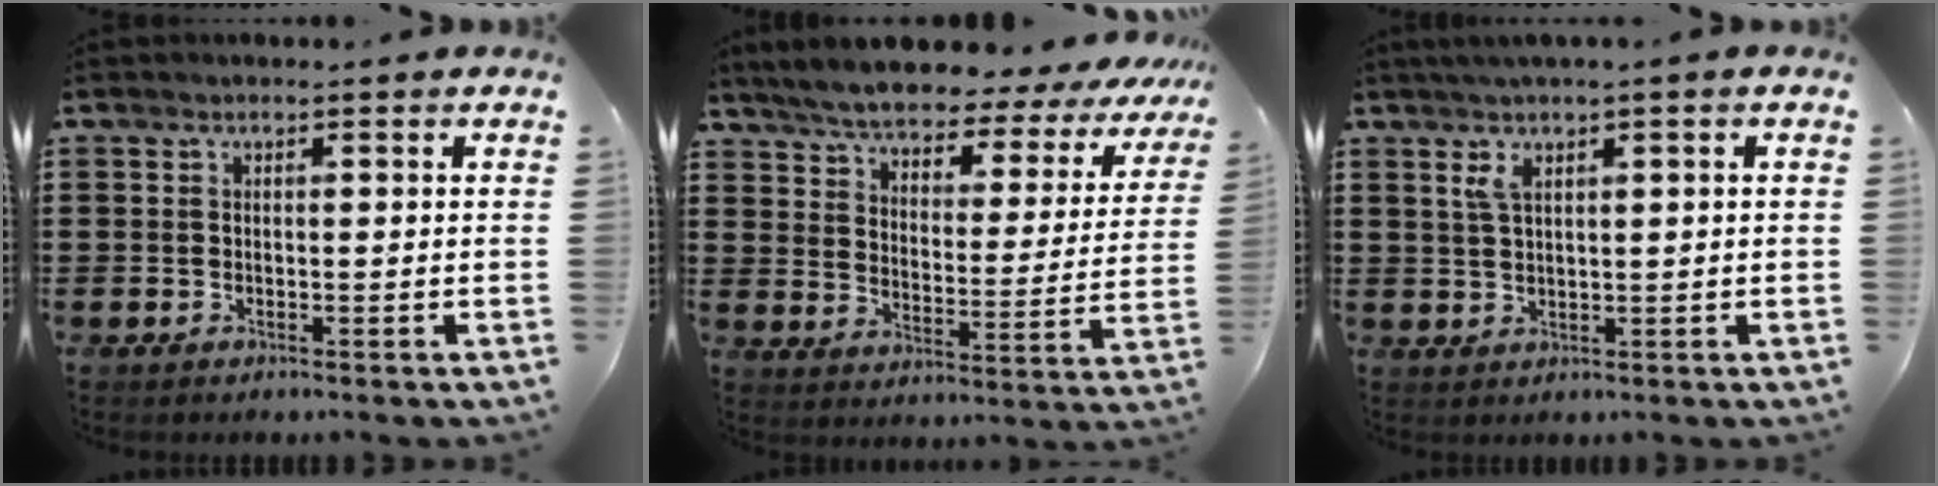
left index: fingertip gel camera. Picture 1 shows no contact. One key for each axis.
{"total": 5.2, "fx": 5.1, "fy": 0.5, "fz": 1.3, "tx": -0.054, "ty": -0.038, "tz": 0.082}
{"total": 3.0, "fx": 1.2, "fy": 0.6, "fz": 2.7, "tx": -0.056, "ty": 0.003, "tz": 0.021}